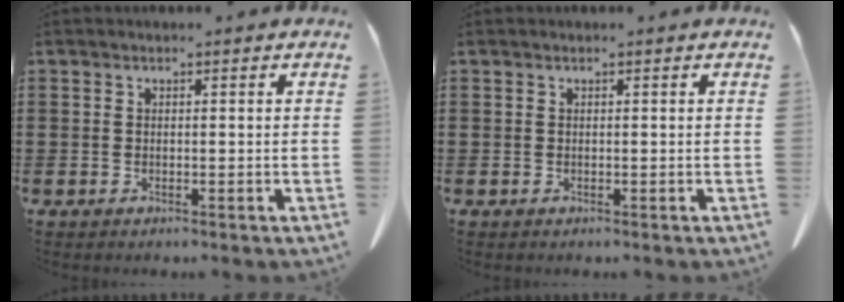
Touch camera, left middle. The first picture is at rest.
{"total": 0.0}